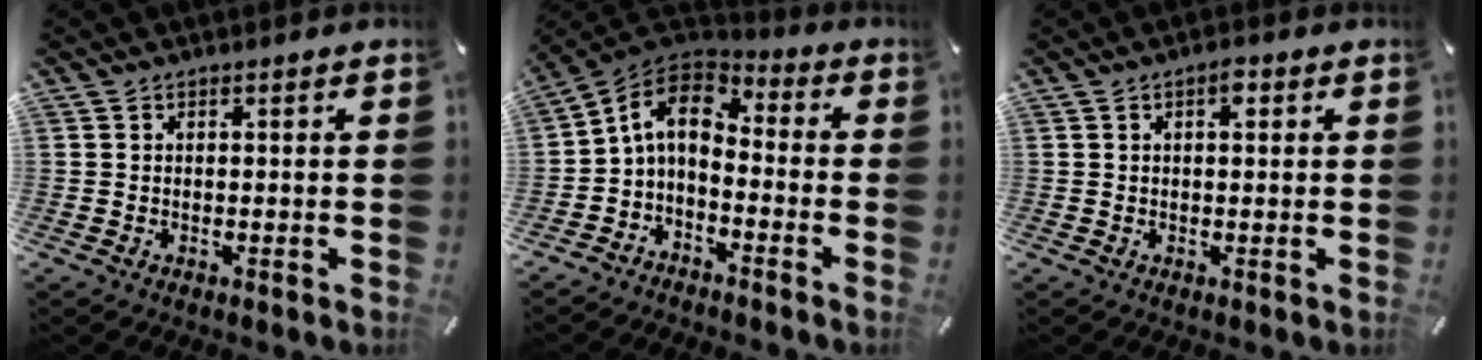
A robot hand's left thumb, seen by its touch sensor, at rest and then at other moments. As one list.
[{"total": 7.9, "force": [-1.2, 5.6, 5.4], "torque": [-0.109, 0.017, -0.022]}, {"total": 2.4, "force": [0.9, 1.1, 1.9], "torque": [-0.026, 0.000, 0.010]}]